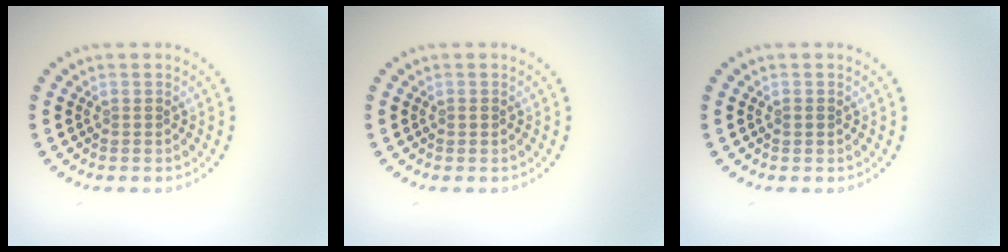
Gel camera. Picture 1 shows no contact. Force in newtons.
{"total": 0.6, "press": 0.6, "slide": 0.1}
{"total": 0.8, "press": 0.7, "slide": 0.3}